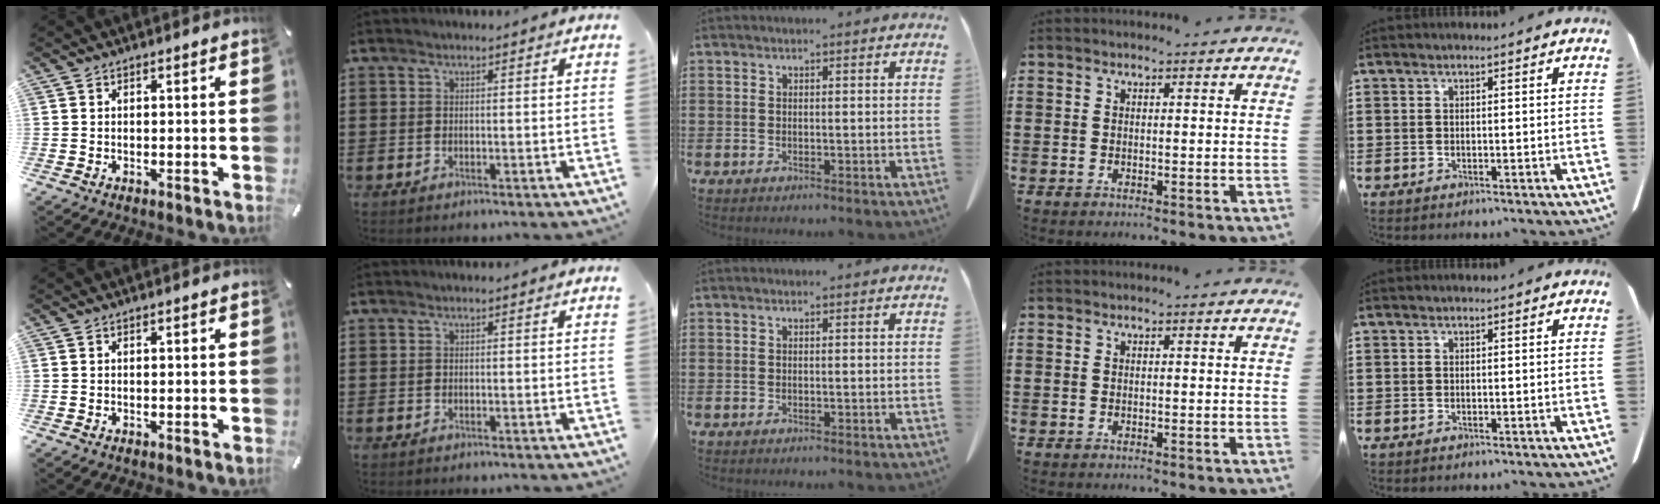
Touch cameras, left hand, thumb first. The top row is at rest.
{}